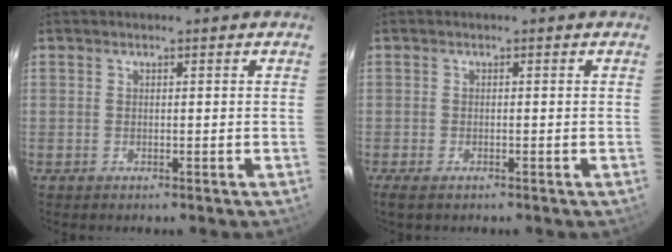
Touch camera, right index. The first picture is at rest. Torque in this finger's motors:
{"motor_torque": [0.12, 0.04, 0.12, 0.02]}